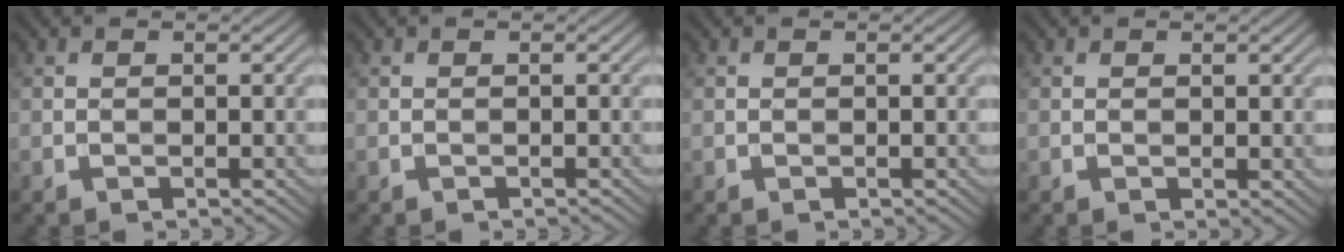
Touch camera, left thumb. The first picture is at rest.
{"total": 0.0}
{"total": 0.0}
{"total": 0.8, "force": [0.4, 0.4, 0.6], "torque": [-0.006, -0.005, 0.007]}